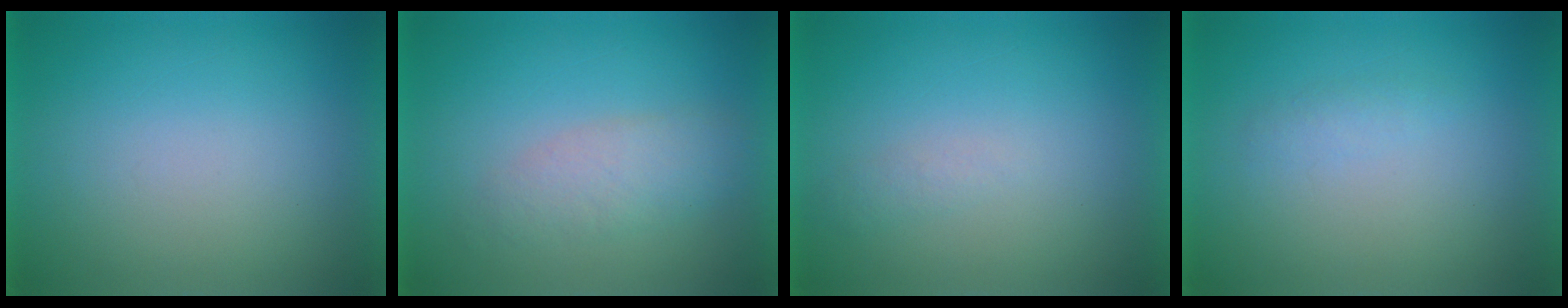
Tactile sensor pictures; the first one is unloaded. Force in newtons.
{"total": 2.9}
{"total": 1.2}
{"total": 1.3}